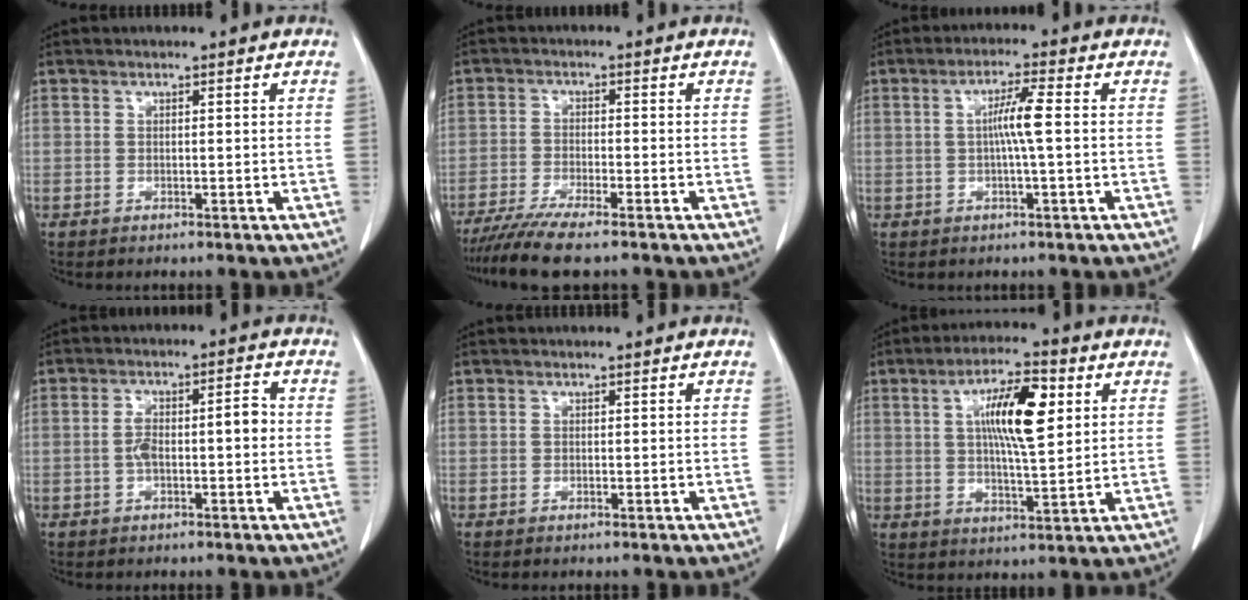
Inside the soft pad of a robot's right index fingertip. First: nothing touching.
{"total": 7.3, "force": [-6.1, 0.0, 4.1], "torque": [-0.065, -0.020, -0.102]}
{"total": 4.6, "force": [0.1, -0.3, 4.6], "torque": [-0.085, 0.006, 0.001]}
{"total": 5.8, "force": [-0.6, 1.8, 5.5], "torque": [-0.103, 0.026, -0.010]}
{"total": 0.0}
{"total": 11.0, "force": [3.2, 2.2, 10.3], "torque": [-0.181, 0.008, 0.053]}